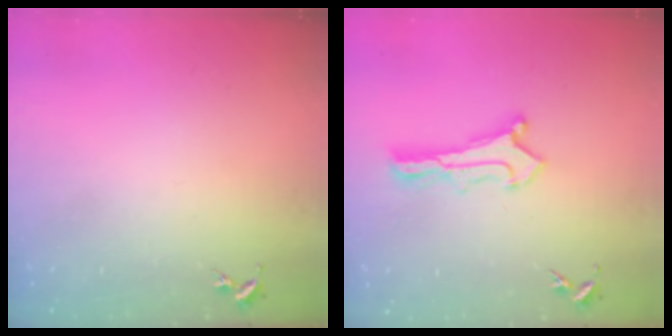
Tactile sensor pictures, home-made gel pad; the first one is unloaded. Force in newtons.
{"total": 1.1, "press": 1.1, "slide": 0.1}